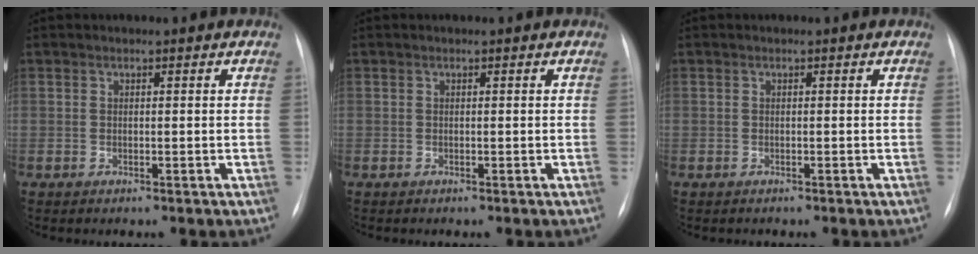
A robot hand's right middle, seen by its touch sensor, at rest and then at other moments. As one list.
[{"total": 0.0}, {"total": 0.0}]